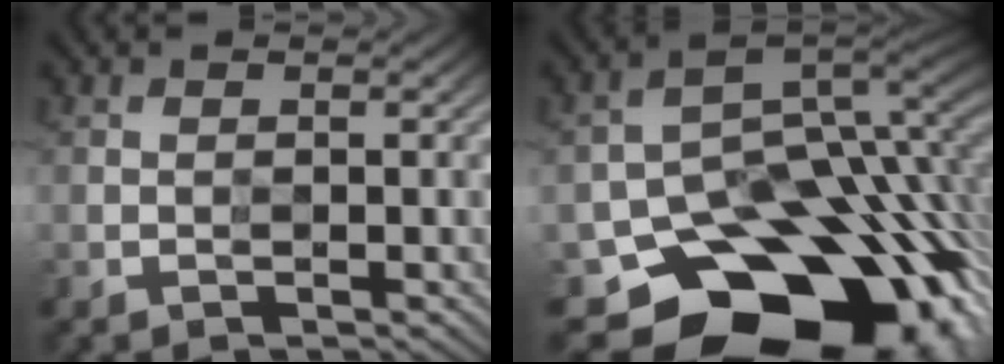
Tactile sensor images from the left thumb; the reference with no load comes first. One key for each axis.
{"total": 17.5, "fx": -8.4, "fy": 12.1, "fz": 9.4, "tx": -0.123, "ty": -0.051, "tz": -0.114}